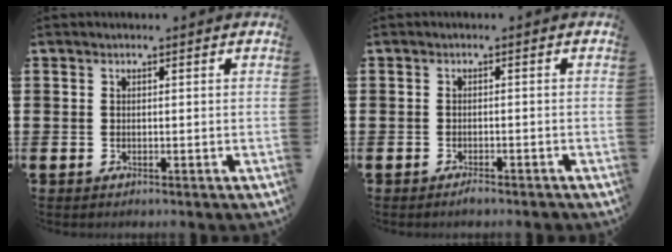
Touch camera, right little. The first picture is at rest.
{"total": 0.9, "force": [-0.8, 0.1, 0.3], "torque": [-0.008, -0.003, -0.016]}